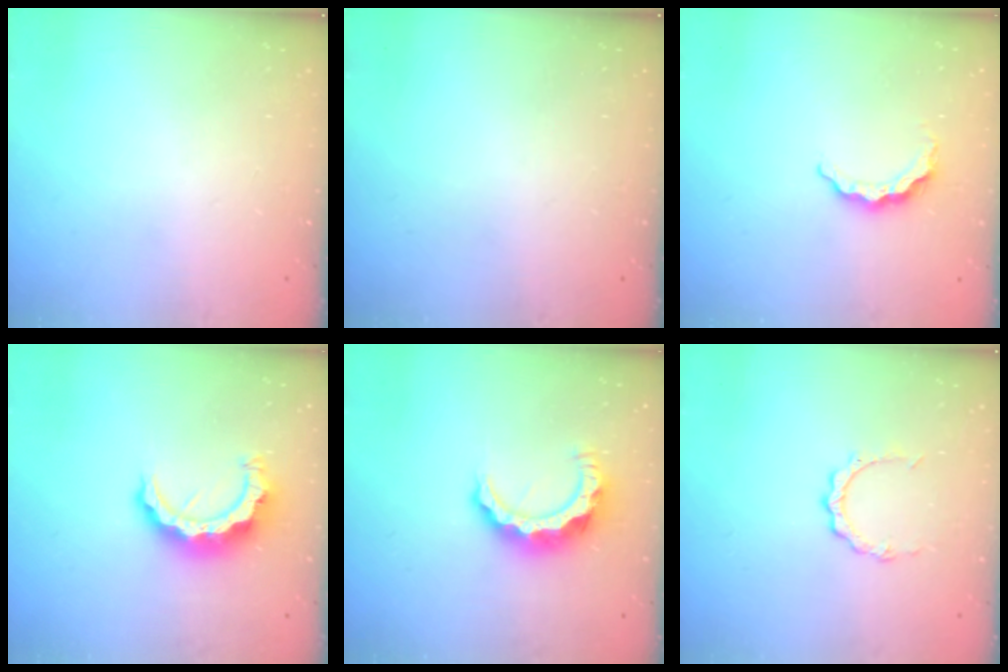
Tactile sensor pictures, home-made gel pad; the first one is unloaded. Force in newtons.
{"total": 0.0}
{"total": 5.7, "press": 5.7, "slide": 0.5}
{"total": 11.0, "press": 10.9, "slide": 1.1}
{"total": 9.9, "press": 9.9, "slide": 0.8}
{"total": 4.3, "press": 4.2, "slide": 0.4}